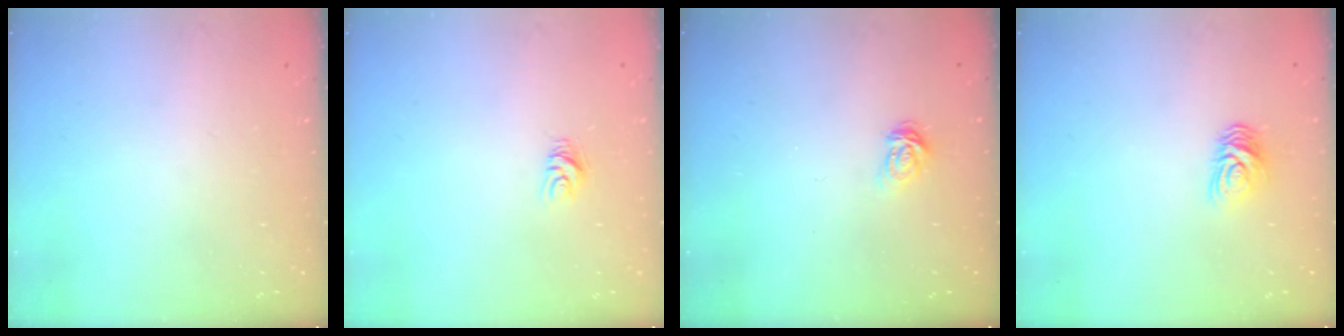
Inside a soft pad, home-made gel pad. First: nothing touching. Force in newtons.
{"total": 5.0, "press": 5.0, "slide": 0.3}
{"total": 4.5, "press": 4.5, "slide": 0.6}
{"total": 6.6, "press": 6.6, "slide": 0.7}